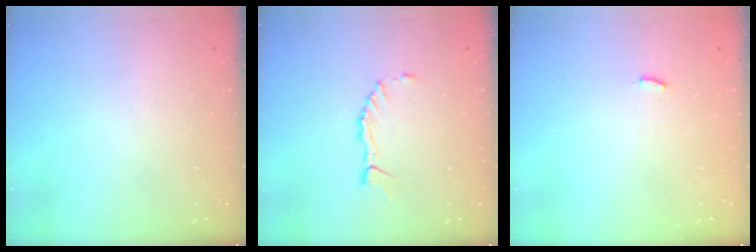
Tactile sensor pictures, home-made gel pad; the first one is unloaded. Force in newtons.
{"total": 3.3, "press": 3.3, "slide": 0.4}
{"total": 2.2, "press": 2.2, "slide": 0.2}